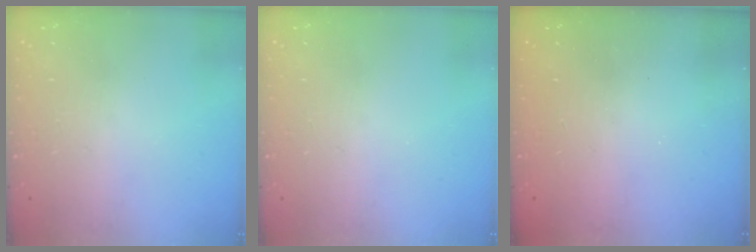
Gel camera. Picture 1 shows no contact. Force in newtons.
{"total": 0.0}
{"total": 1.9, "press": 1.9, "slide": 0.6}